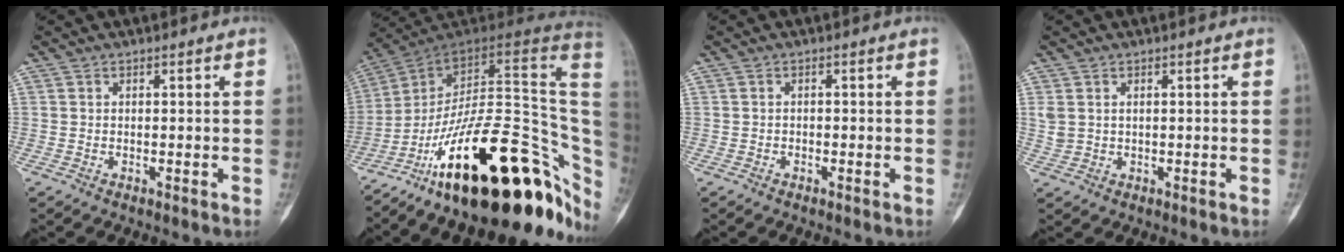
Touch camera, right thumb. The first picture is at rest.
{"total": 32.9, "force": [-12.9, 13.0, 27.4], "torque": [-0.277, 0.083, -0.200]}
{"total": 0.5, "force": [-0.3, 0.4, 0.1], "torque": [0.000, 0.002, -0.009]}
{"total": 2.6, "force": [0.7, 1.8, 1.7], "torque": [-0.045, 0.004, 0.020]}